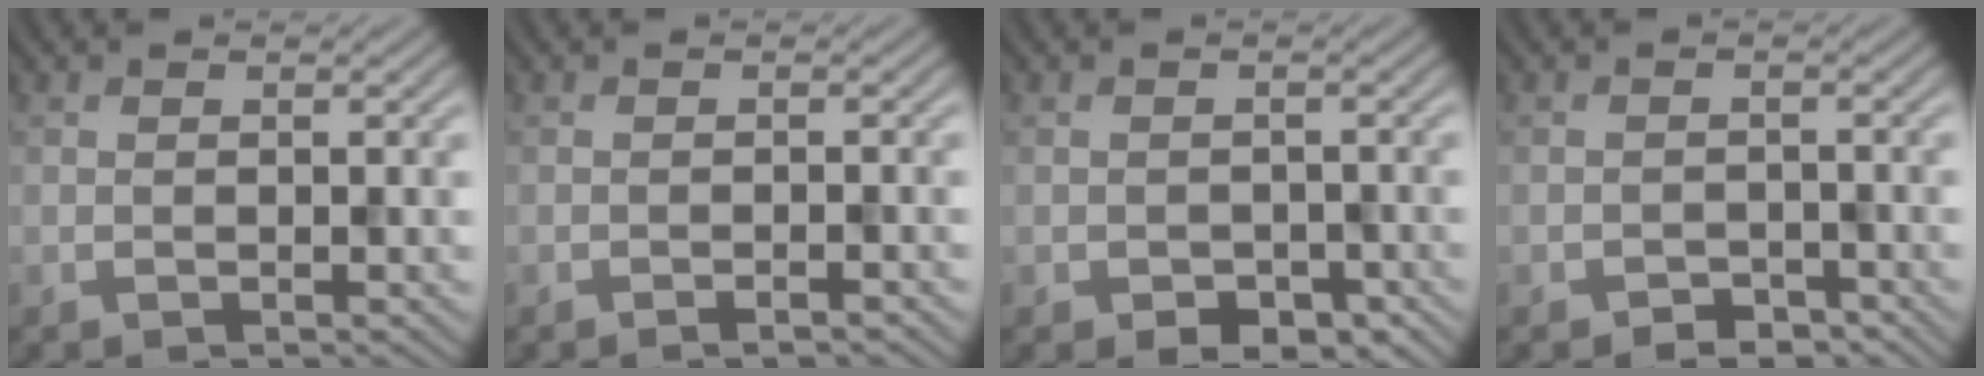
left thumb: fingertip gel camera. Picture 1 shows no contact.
{"total": 1.1, "force": [-0.8, 0.1, 0.7], "torque": [-0.008, 0.001, -0.015]}
{"total": 3.6, "force": [-2.1, 2.3, 1.9], "torque": [-0.026, -0.013, -0.029]}
{"total": 2.2, "force": [-1.8, 1.0, 0.7], "torque": [-0.009, 0.001, -0.032]}